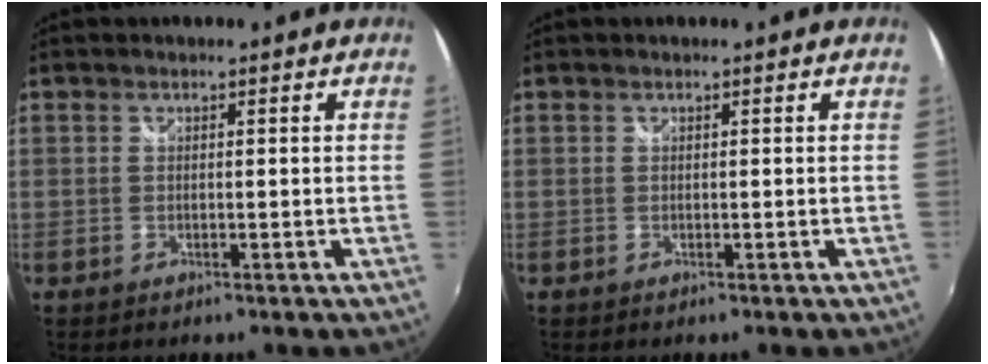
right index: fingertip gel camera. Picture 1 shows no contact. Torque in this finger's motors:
{"motor_torque": [0.00, 0.00, -0.01, 0.00]}